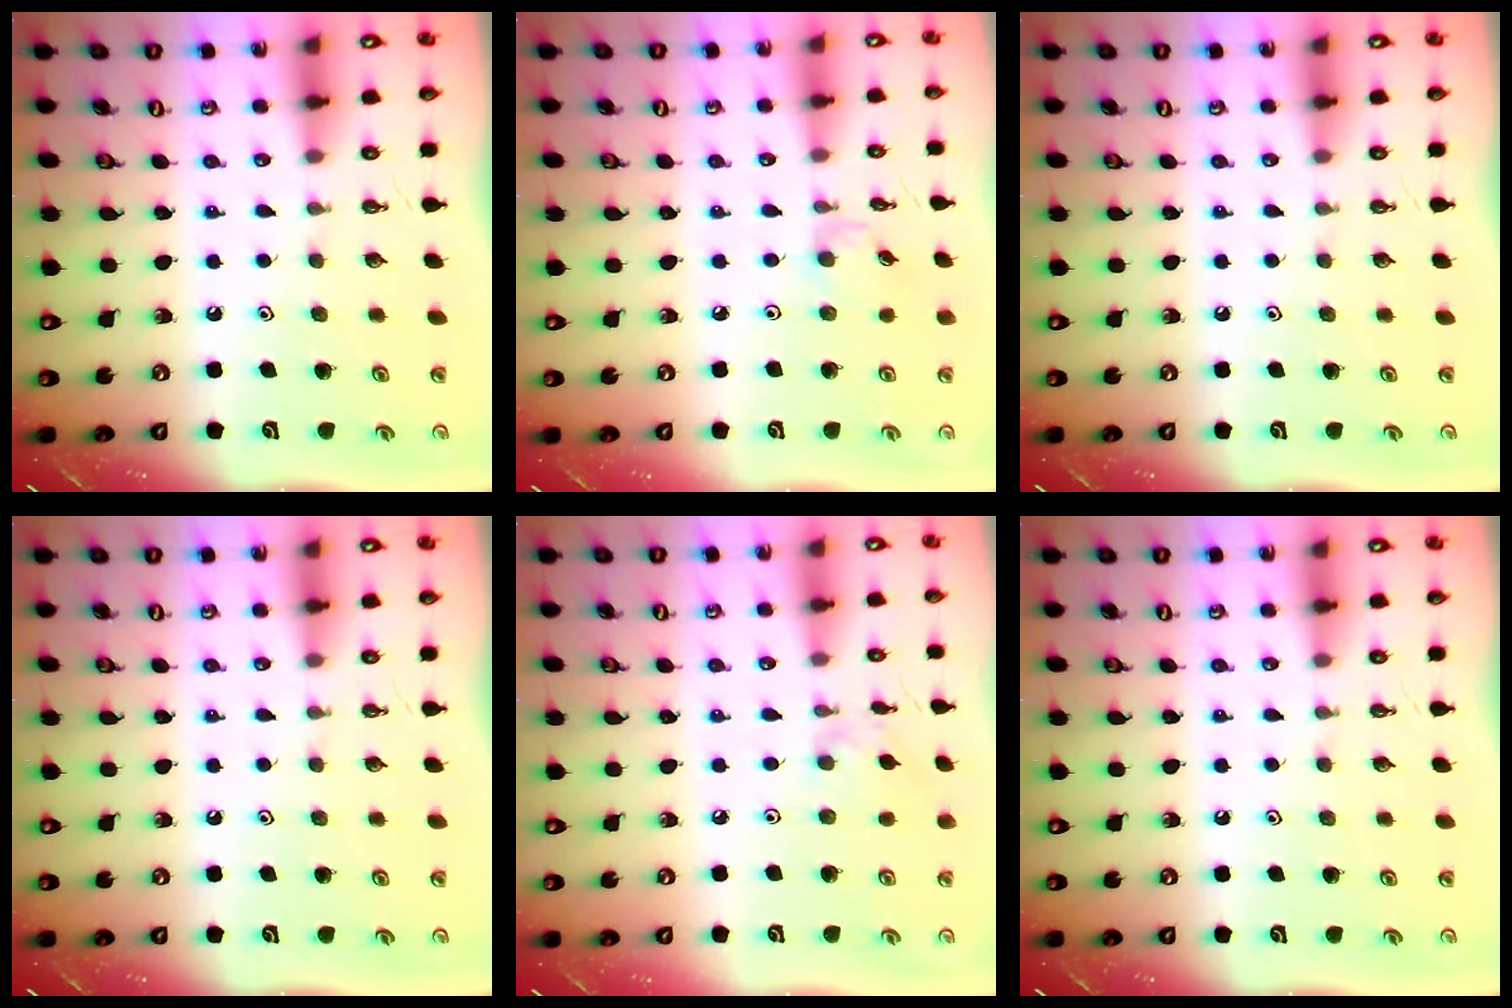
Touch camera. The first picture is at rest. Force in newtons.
{"total": 1.9, "press": 1.9, "slide": 0.4}
{"total": 0.0}
{"total": 0.0}
{"total": 3.0, "press": 3.0, "slide": 0.3}
{"total": 0.0}